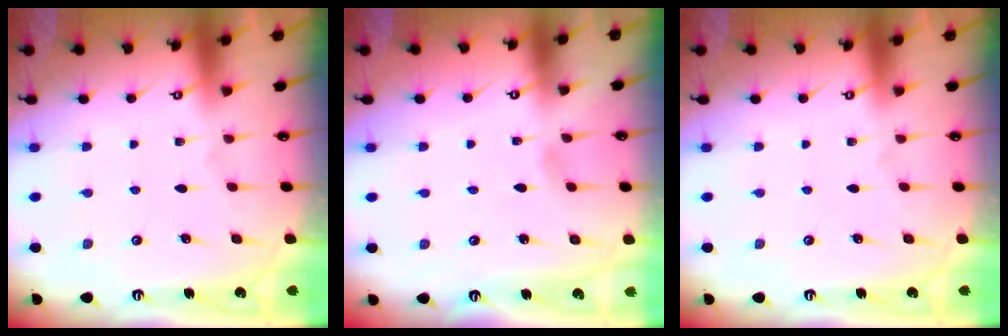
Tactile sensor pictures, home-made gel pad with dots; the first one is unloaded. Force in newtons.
{"total": 2.6, "press": 2.6, "slide": 0.3}
{"total": 0.0}